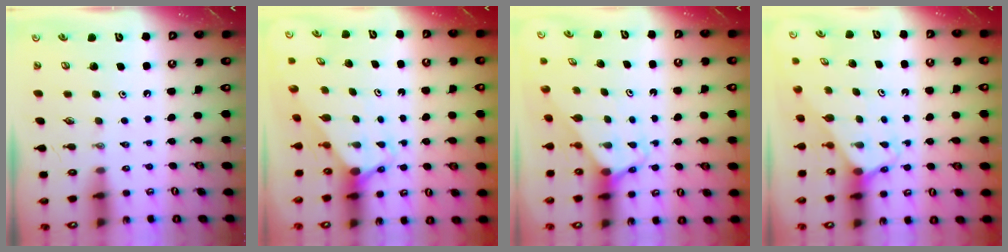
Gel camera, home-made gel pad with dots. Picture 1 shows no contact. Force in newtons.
{"total": 2.6, "press": 2.6, "slide": 0.0}
{"total": 2.8, "press": 2.8, "slide": 0.2}
{"total": 2.5, "press": 2.5, "slide": 0.2}